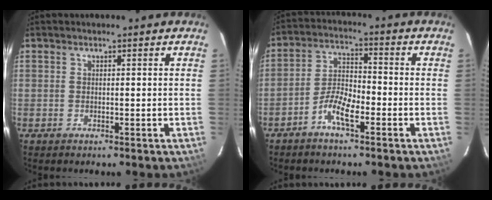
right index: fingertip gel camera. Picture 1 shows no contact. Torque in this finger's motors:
{"motor_torque": [0.62, -0.62, 0.33, 0.06]}